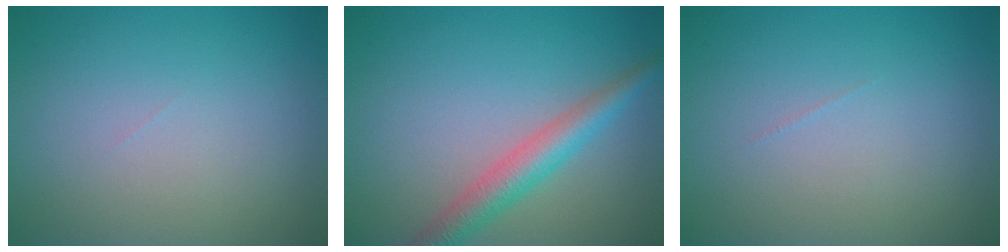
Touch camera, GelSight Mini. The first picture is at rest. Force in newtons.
{"total": 3.7, "press": 3.7, "slide": 0.1}
{"total": 0.0}